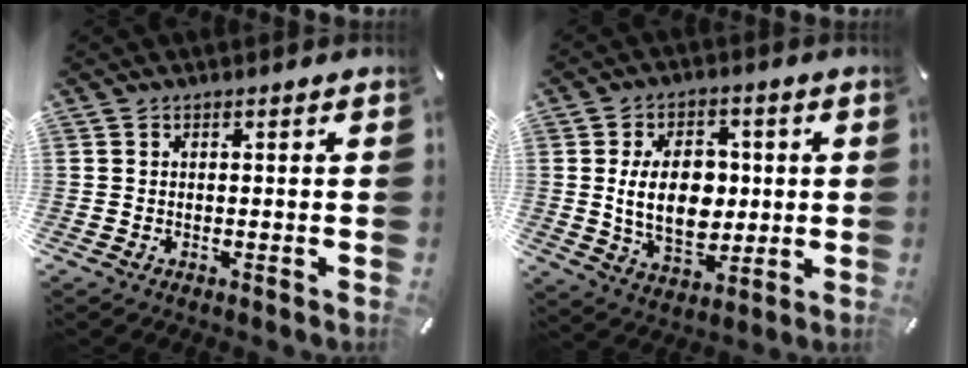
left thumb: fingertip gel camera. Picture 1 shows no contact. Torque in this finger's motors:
{"motor_torque": [0.05, 0.92, 0.36, -0.12, 0.18]}